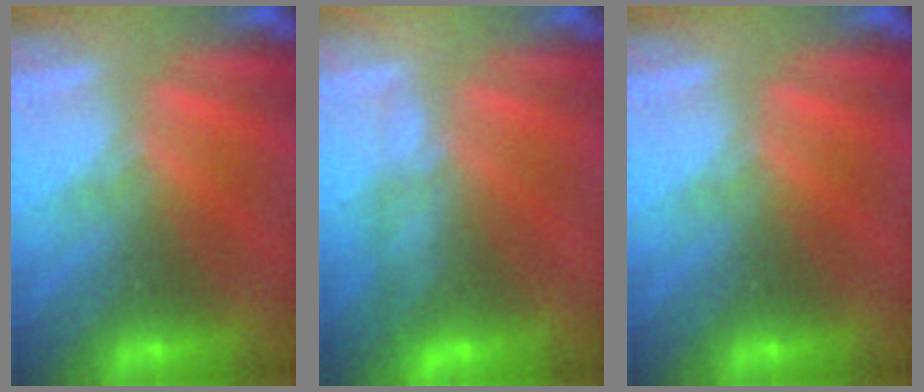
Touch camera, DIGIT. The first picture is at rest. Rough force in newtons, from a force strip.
{"total": 4.5}
{"total": 0.0}